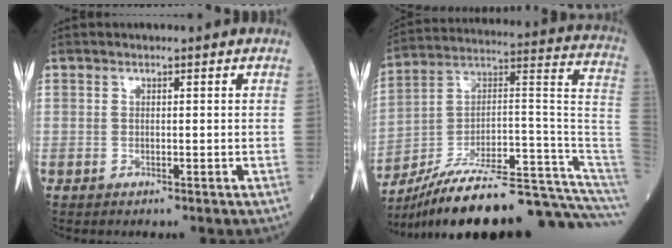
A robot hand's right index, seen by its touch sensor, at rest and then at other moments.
{"total": 28.5, "force": [-23.3, 1.2, 16.3], "torque": [-0.145, 0.032, -0.352]}